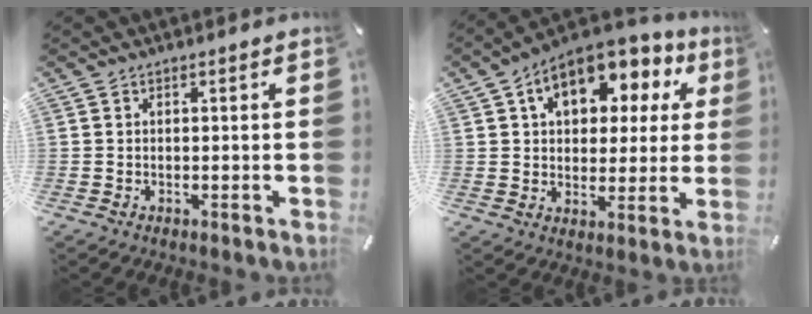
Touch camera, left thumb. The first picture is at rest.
{"total": 12.6, "force": [6.0, 8.4, 7.2], "torque": [-0.112, -0.026, 0.104]}